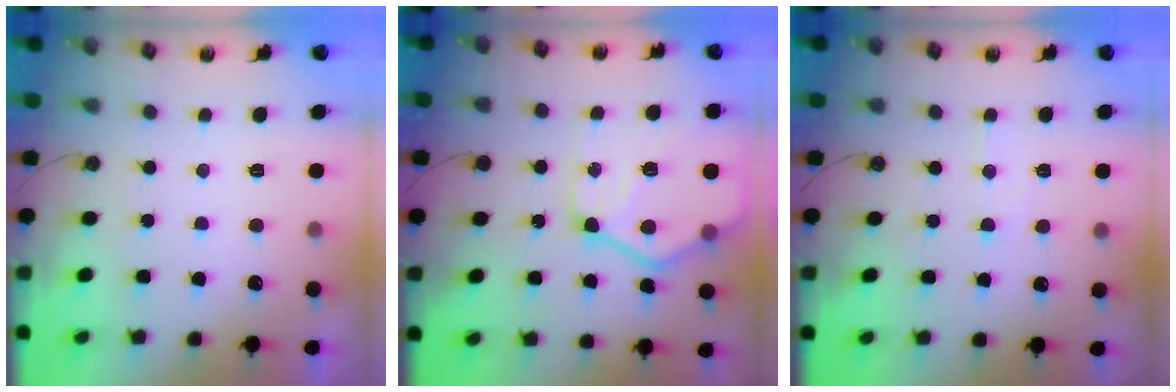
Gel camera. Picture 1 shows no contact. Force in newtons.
{"total": 15.4, "press": 15.3, "slide": 1.8}
{"total": 4.7, "press": 4.6, "slide": 0.3}